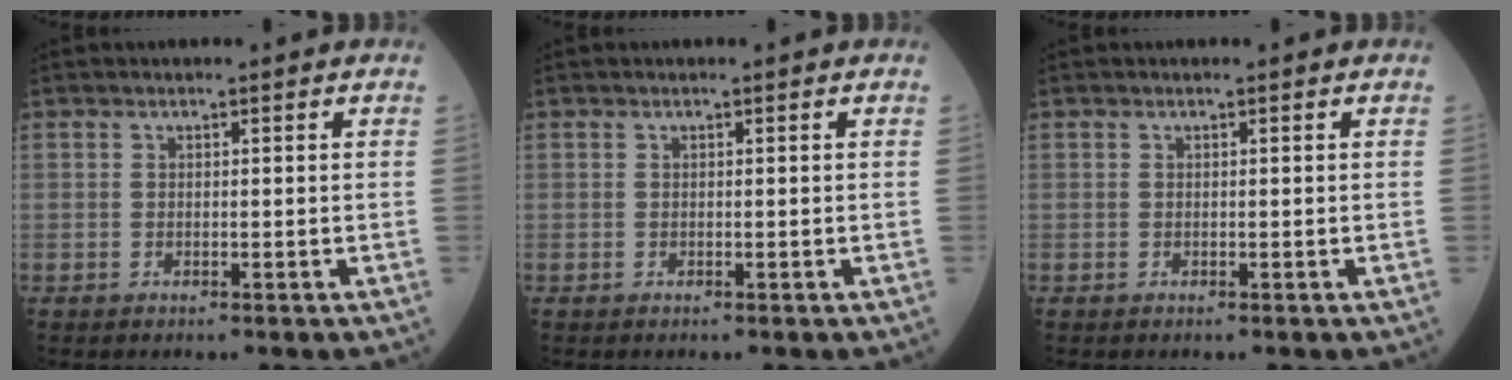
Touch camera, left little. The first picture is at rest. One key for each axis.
{"total": 0.0}
{"total": 0.0}